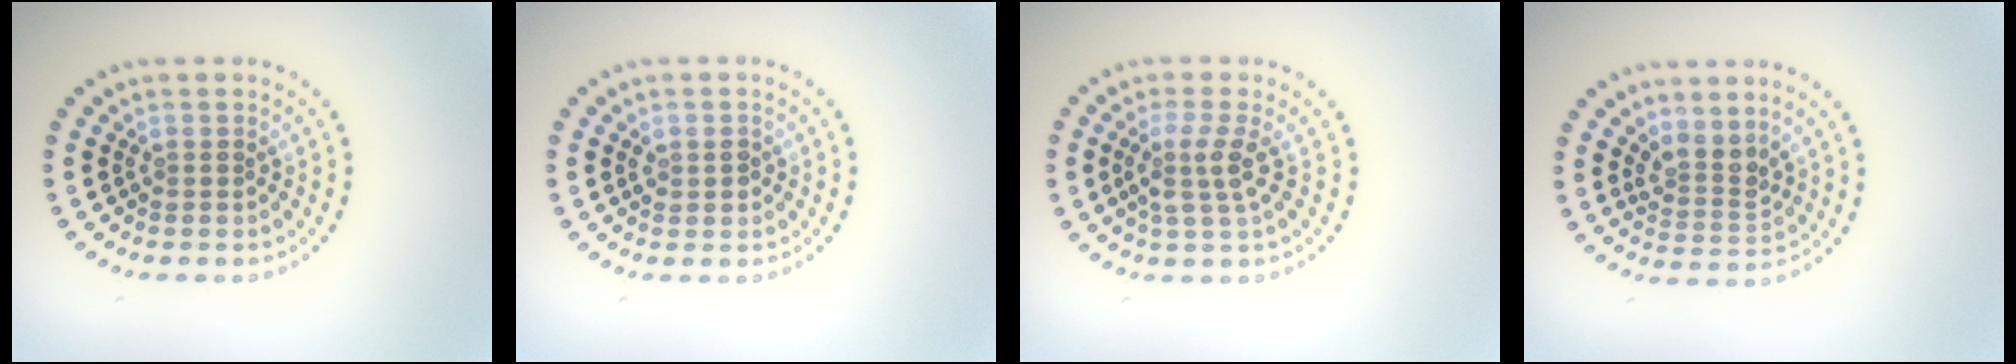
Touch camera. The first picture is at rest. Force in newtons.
{"total": 1.4, "press": 1.3, "slide": 0.4}
{"total": 2.7, "press": 2.2, "slide": 1.6}
{"total": 2.6, "press": 1.9, "slide": 1.7}